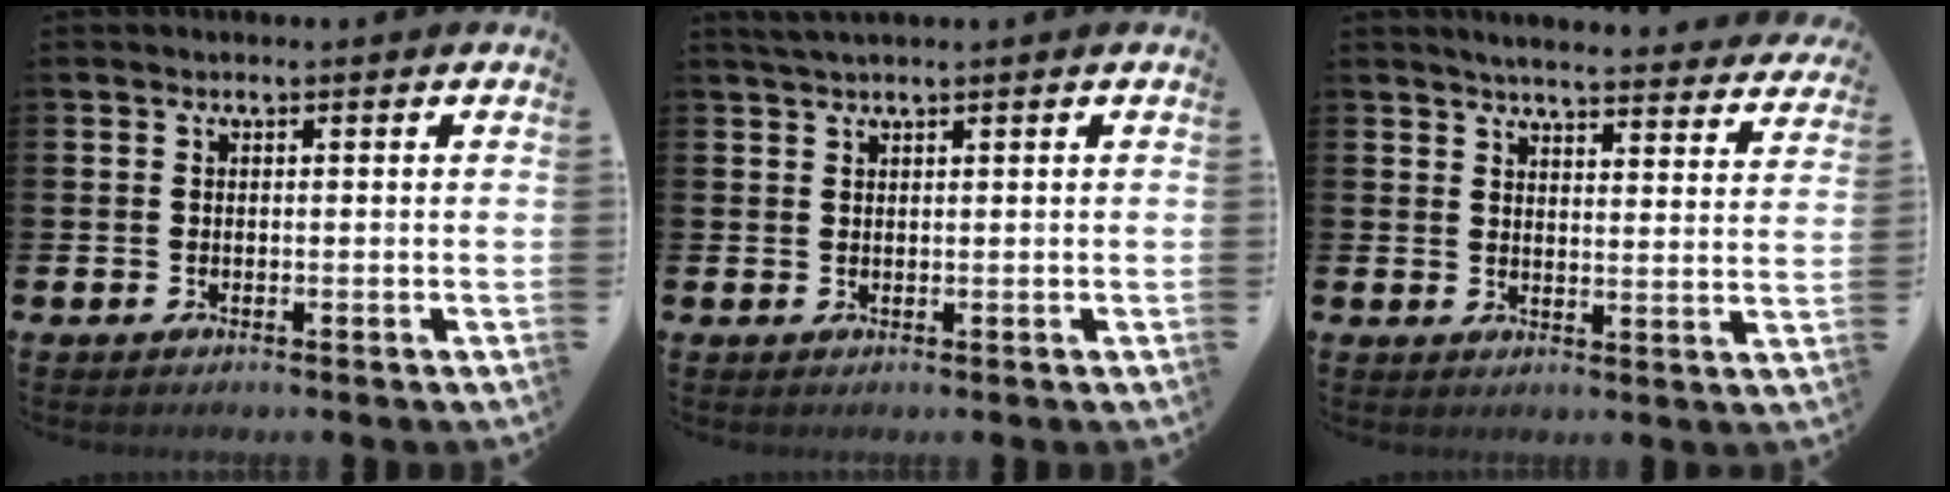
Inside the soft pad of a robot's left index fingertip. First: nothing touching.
{"total": 1.7, "force": [1.5, 0.0, 0.7], "torque": [-0.020, 0.005, 0.028]}
{"total": 4.9, "force": [4.8, 0.1, 1.0], "torque": [-0.033, -0.035, 0.080]}